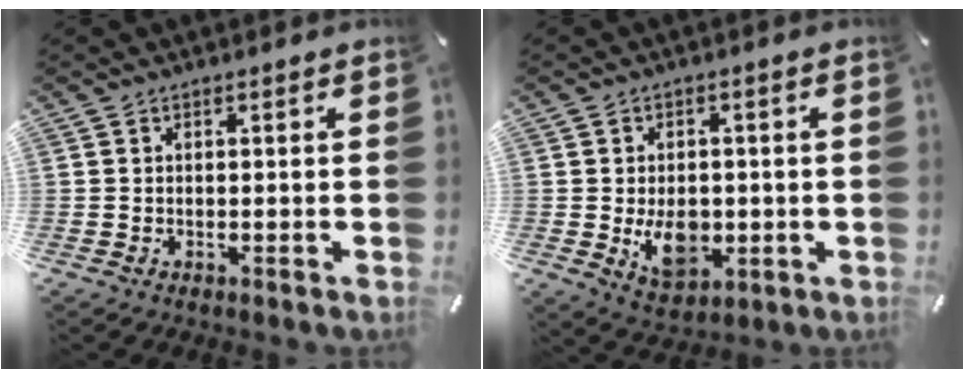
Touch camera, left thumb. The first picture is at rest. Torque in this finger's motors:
{"motor_torque": [0.91, 2.39, 0.54, -0.34, 0.12]}